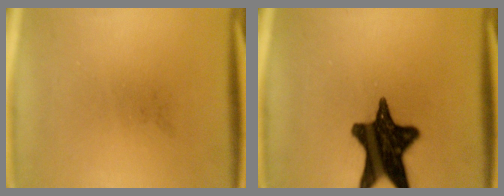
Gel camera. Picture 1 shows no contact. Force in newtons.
{"total": 16.5}